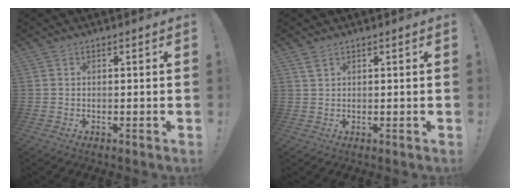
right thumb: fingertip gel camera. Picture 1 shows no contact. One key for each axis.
{"total": 2.1, "fx": 1.5, "fy": 0.8, "fz": 1.3, "tx": -0.021, "ty": -0.003, "tz": 0.026}